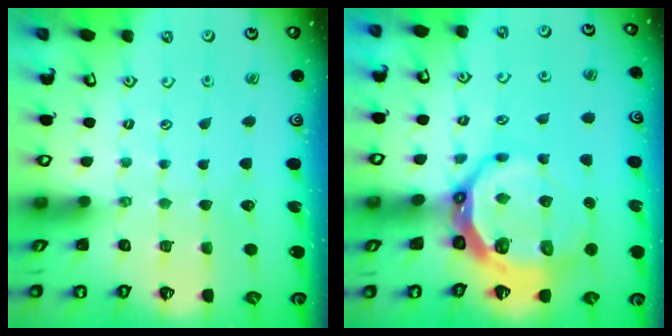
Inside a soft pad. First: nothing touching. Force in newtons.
{"total": 14.0, "press": 13.2, "slide": 4.7}